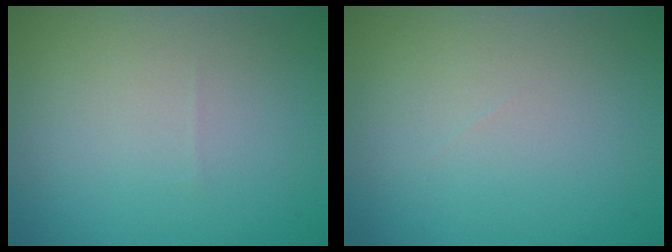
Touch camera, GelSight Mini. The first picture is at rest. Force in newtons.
{"total": 0.0}